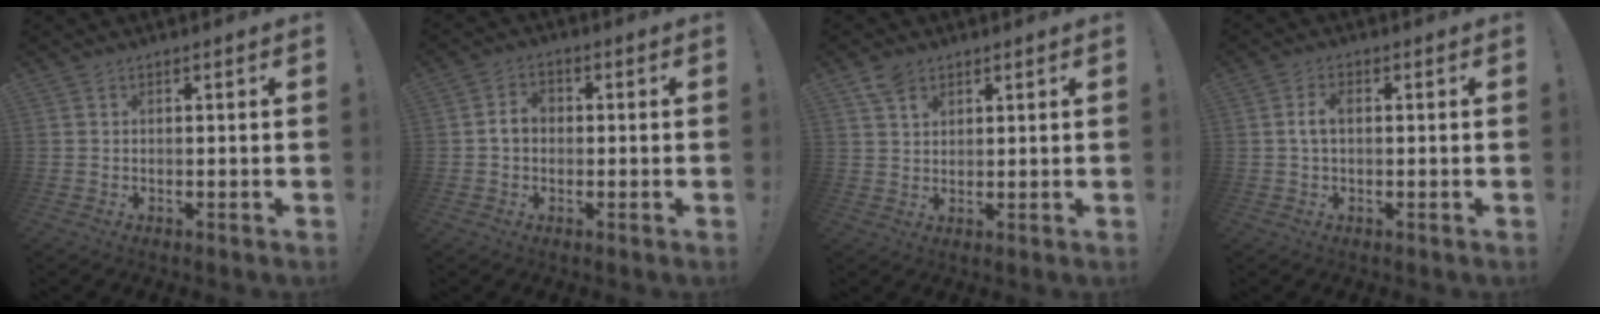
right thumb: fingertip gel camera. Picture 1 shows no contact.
{"total": 4.4, "force": [-0.2, 3.4, 2.7], "torque": [-0.048, 0.012, -0.005]}
{"total": 4.4, "force": [2.8, 2.9, 1.8], "torque": [-0.025, -0.011, 0.052]}
{"total": 3.5, "force": [0.2, 2.0, 2.9], "torque": [-0.051, 0.008, 0.003]}